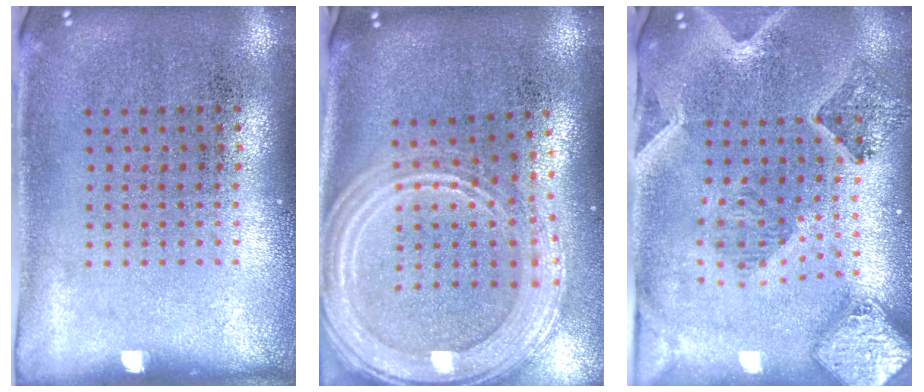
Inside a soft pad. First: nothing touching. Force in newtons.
{"total": 3.1, "press": 2.5, "slide": 1.7}
{"total": 2.1, "press": 1.9, "slide": 0.7}